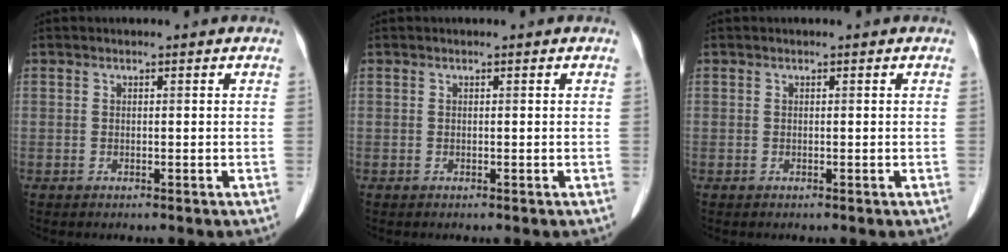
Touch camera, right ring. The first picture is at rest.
{"total": 0.0}
{"total": 0.0}